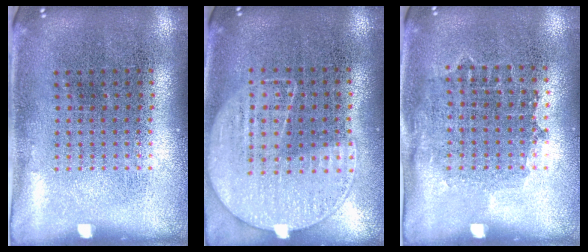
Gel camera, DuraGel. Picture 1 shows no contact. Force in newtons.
{"total": 1.2, "press": 1.0, "slide": 0.6}
{"total": 0.8, "press": 0.7, "slide": 0.4}